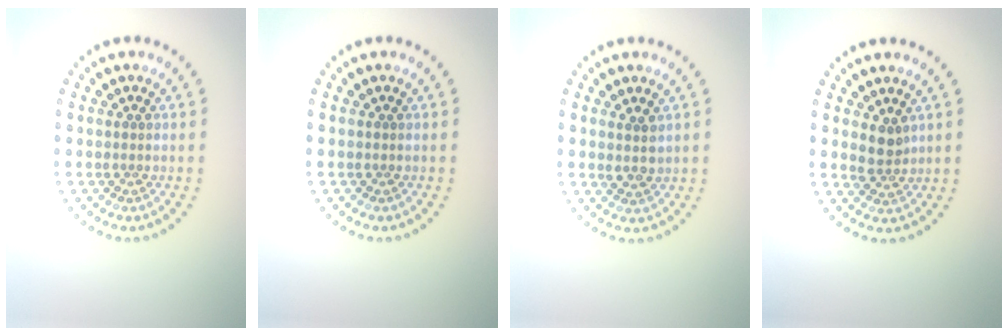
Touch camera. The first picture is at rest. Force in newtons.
{"total": 0.0}
{"total": 1.9, "press": 1.7, "slide": 0.8}
{"total": 2.2, "press": 1.9, "slide": 1.0}